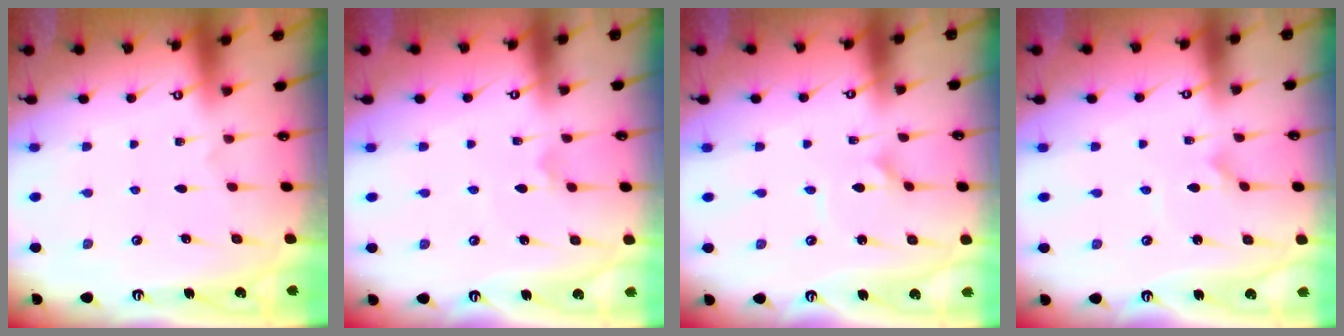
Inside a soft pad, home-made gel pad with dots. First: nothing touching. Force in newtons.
{"total": 2.5, "press": 2.5, "slide": 0.1}
{"total": 1.6, "press": 1.6, "slide": 0.1}
{"total": 1.2, "press": 1.2, "slide": 0.1}